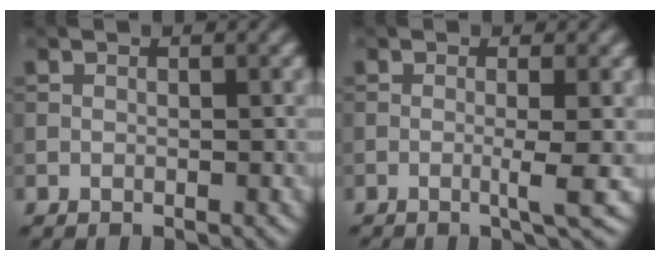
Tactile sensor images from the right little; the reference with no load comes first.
{"total": 2.5, "force": [-0.4, 0.3, 2.4], "torque": [-0.037, -0.004, -0.013]}